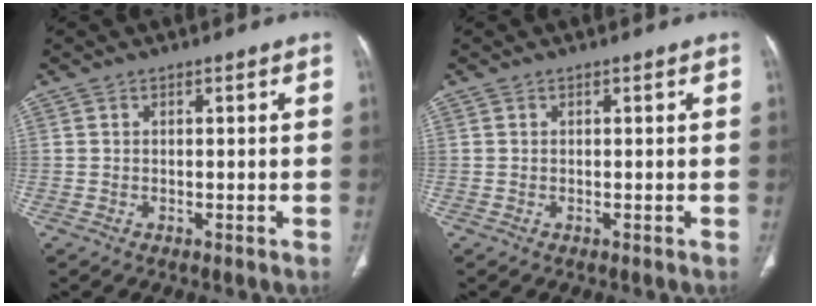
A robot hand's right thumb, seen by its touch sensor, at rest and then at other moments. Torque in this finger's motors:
{"motor_torque": [0.09, 0.09, 0.00, 0.00, 0.00]}